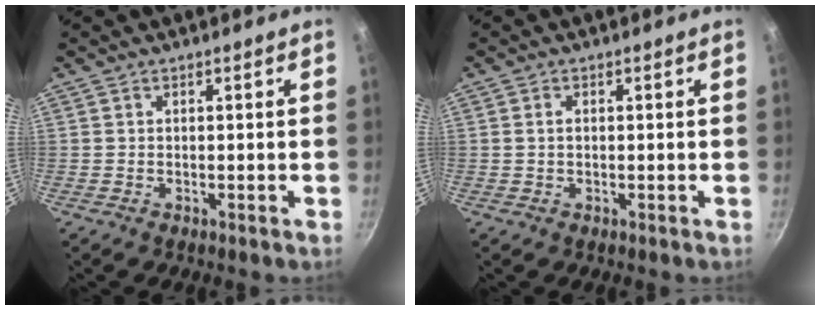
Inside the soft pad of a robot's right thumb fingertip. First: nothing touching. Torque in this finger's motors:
{"motor_torque": [-0.15, -0.36, -0.47, 0.00, 0.06]}